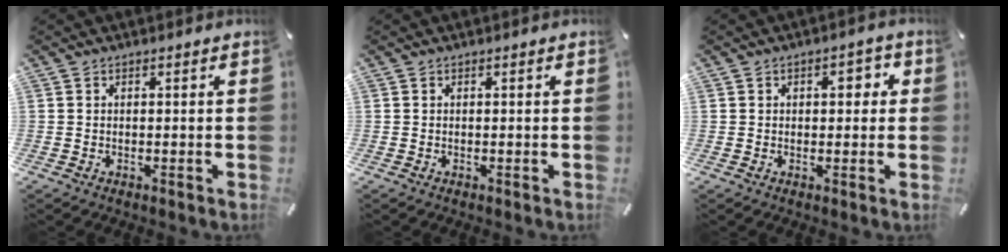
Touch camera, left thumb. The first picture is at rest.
{"total": 0.0}
{"total": 3.5, "force": [0.4, 2.4, 2.5], "torque": [-0.021, -0.001, -0.005]}